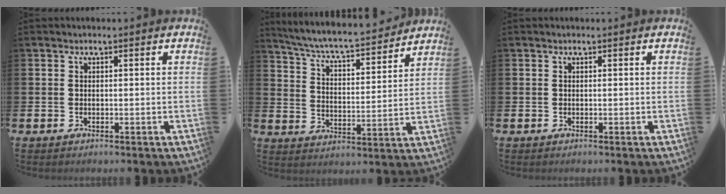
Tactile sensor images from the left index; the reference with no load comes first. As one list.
[{"total": 6.8, "force": [6.5, 0.7, 2.1], "torque": [-0.073, -0.051, 0.109]}, {"total": 0.0}]